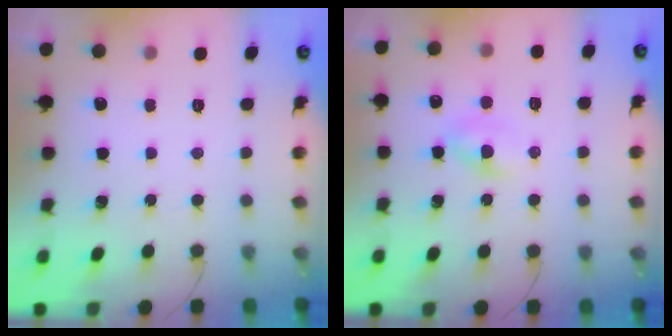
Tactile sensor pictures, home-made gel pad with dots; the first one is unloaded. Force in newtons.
{"total": 3.4, "press": 3.2, "slide": 1.1}